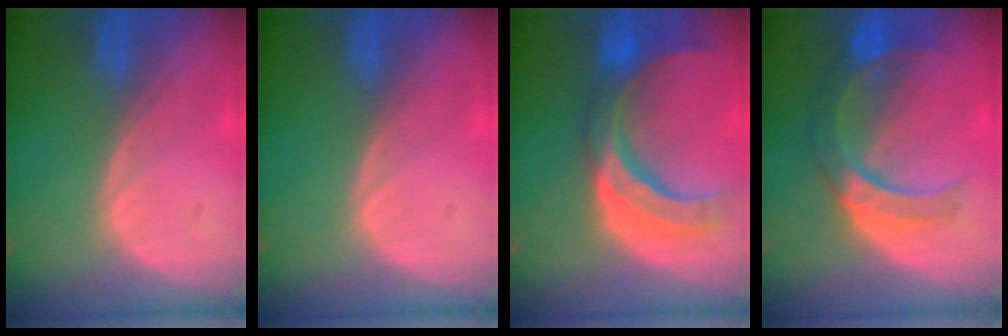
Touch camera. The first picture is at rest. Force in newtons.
{"total": 0.0}
{"total": 11.2, "press": 9.5, "slide": 5.9}
{"total": 7.7, "press": 7.6, "slide": 1.2}